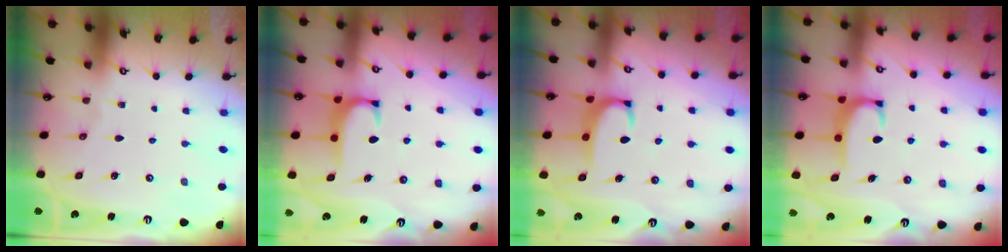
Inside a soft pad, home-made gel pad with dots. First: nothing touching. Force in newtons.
{"total": 2.0, "press": 1.9, "slide": 0.6}
{"total": 3.1, "press": 3.1, "slide": 0.5}
{"total": 2.7, "press": 2.7, "slide": 0.5}